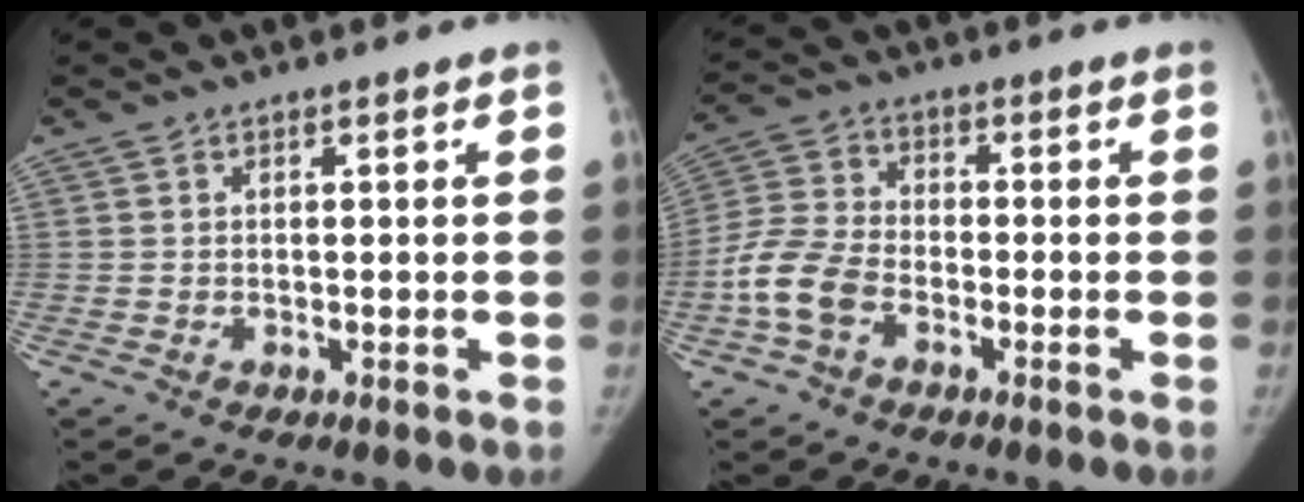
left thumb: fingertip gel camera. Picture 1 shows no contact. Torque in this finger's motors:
{"motor_torque": [-1.00, 1.34, 0.09, -0.05, 0.26]}